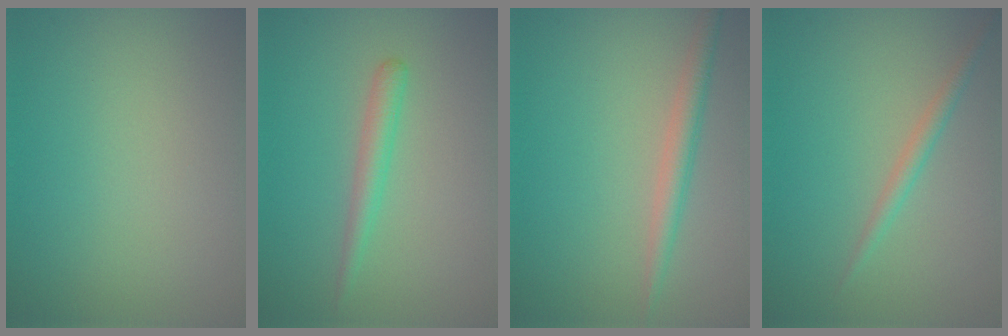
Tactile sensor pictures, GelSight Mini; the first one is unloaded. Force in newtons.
{"total": 1.8, "press": 1.8, "slide": 0.1}
{"total": 2.2, "press": 2.2, "slide": 0.0}
{"total": 1.4, "press": 1.4, "slide": 0.1}